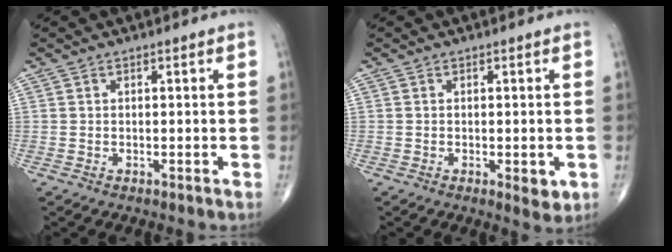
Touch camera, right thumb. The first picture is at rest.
{"total": 3.0, "force": [-0.7, 1.2, 2.6], "torque": [-0.027, -0.006, -0.005]}